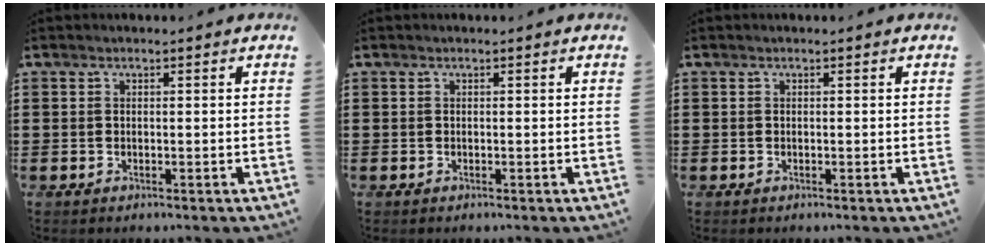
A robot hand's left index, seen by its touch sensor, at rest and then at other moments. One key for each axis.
{"total": 0.0}
{"total": 0.0}